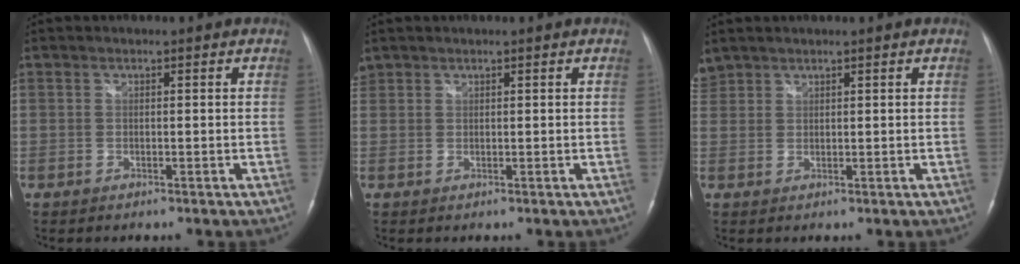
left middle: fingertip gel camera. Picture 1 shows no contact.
{"total": 1.3, "force": [1.1, 0.7, 0.0], "torque": [-0.005, 0.016, 0.024]}
{"total": 2.4, "force": [2.2, 0.9, 0.0], "torque": [-0.010, 0.018, 0.049]}